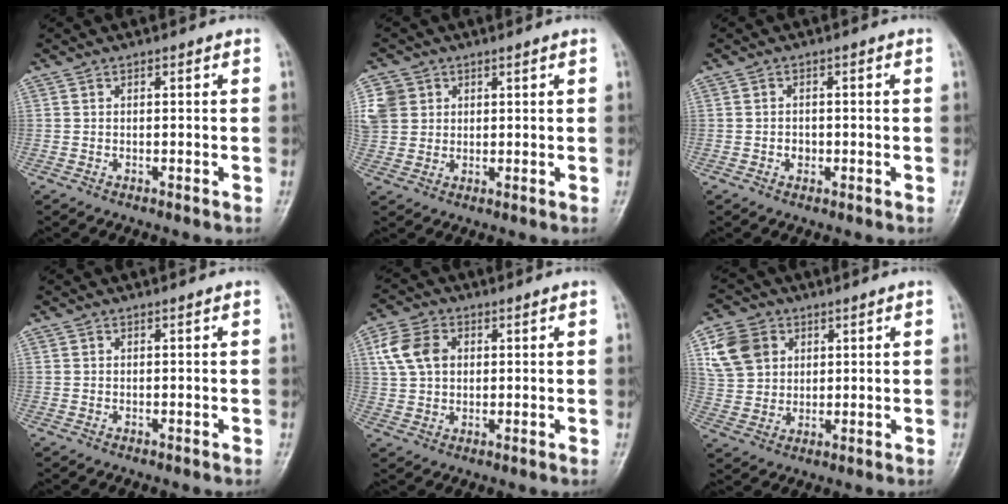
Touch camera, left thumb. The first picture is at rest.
{"total": 7.8, "force": [2.6, 6.8, 2.9], "torque": [-0.054, 0.008, 0.054]}
{"total": 1.7, "force": [-0.5, 1.5, 0.7], "torque": [-0.001, 0.008, -0.010]}
{"total": 0.0}
{"total": 7.8, "force": [2.3, 5.6, 4.9], "torque": [-0.085, 0.005, 0.042]}
{"total": 9.4, "force": [3.7, 7.5, 4.4], "torque": [-0.065, -0.006, 0.074]}